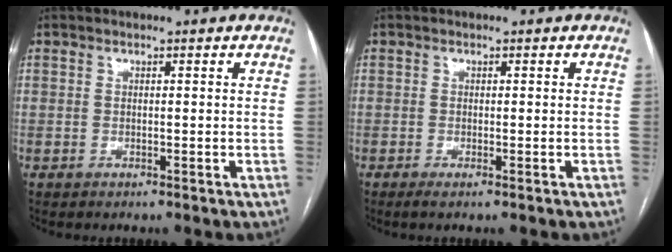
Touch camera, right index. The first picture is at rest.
{"total": 1.1, "force": [-0.6, -0.1, 0.9], "torque": [-0.017, -0.003, -0.013]}